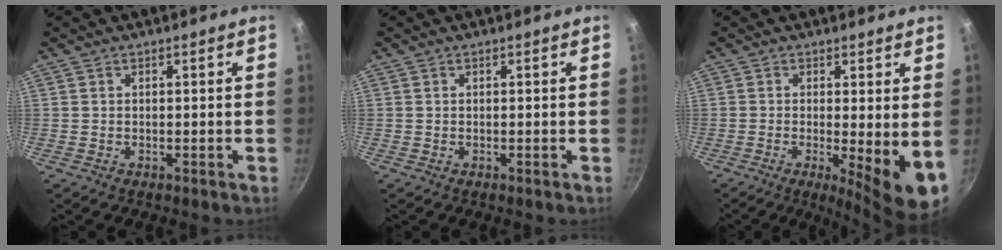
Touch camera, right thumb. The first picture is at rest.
{"total": 0.0}
{"total": 9.3, "force": [-1.1, 1.7, 9.1], "torque": [-0.120, -0.019, -0.012]}